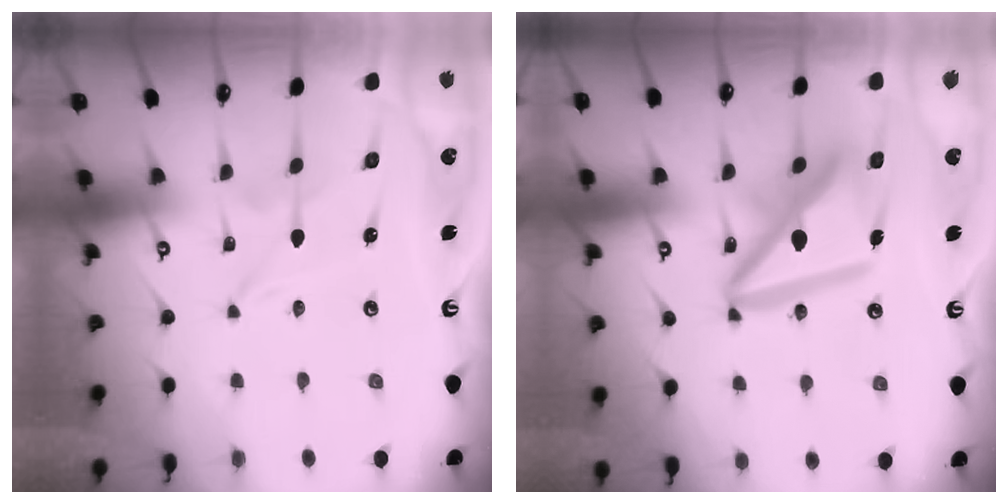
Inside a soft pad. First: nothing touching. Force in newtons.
{"total": 15.2, "press": 15.1, "slide": 1.9}